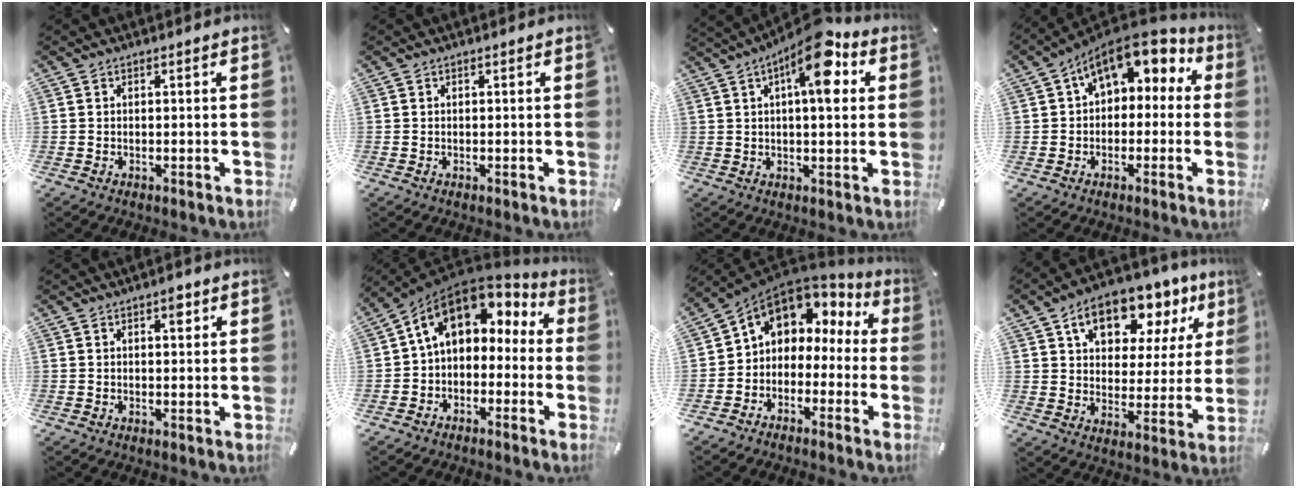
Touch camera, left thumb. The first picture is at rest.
{"total": 0.0}
{"total": 13.3, "force": [5.7, 4.5, 11.2], "torque": [-0.169, -0.023, 0.090]}
{"total": 9.2, "force": [4.5, 5.9, 5.4], "torque": [-0.086, -0.025, 0.084]}
{"total": 2.4, "force": [1.1, 1.2, 1.8], "torque": [-0.015, -0.004, 0.012]}
{"total": 10.3, "force": [3.2, 7.4, 6.4], "torque": [-0.126, -0.007, 0.060]}
{"total": 6.9, "force": [2.4, 6.0, 2.4], "torque": [-0.059, -0.015, 0.046]}
{"total": 13.3, "force": [8.4, 8.2, 6.2], "torque": [-0.095, -0.047, 0.148]}